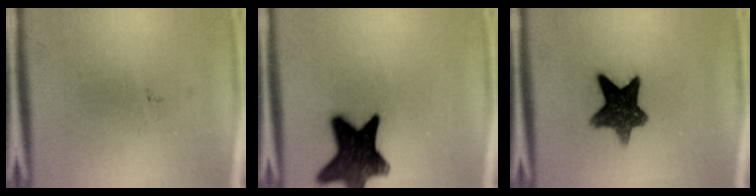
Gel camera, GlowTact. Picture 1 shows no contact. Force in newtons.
{"total": 14.6}
{"total": 9.9}